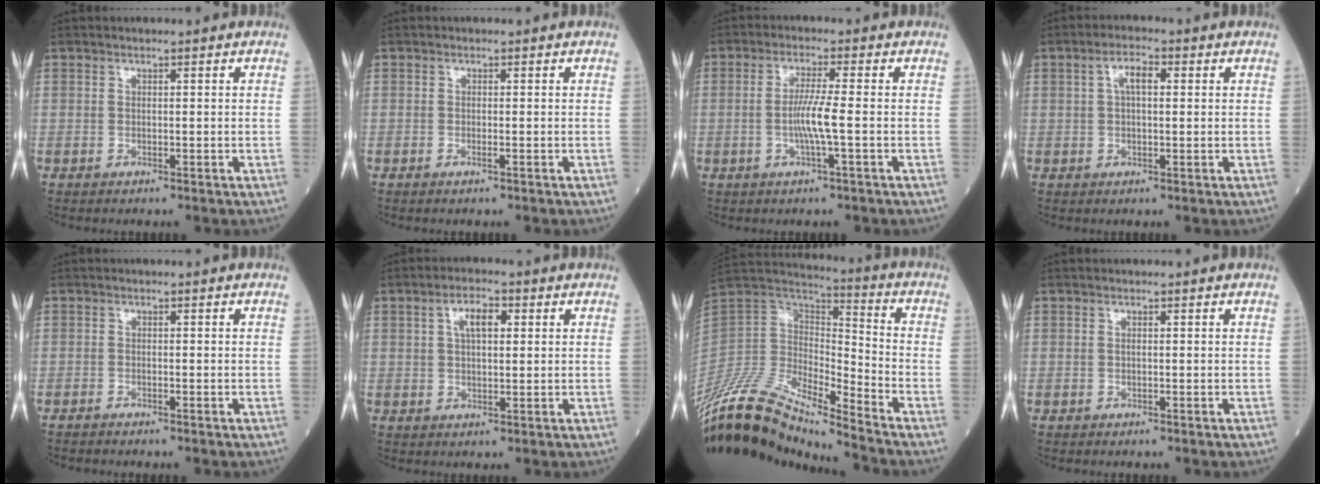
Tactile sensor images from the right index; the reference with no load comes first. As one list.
[{"total": 0.8, "force": [-0.5, 0.1, 0.5], "torque": [-0.013, 0.000, -0.009]}, {"total": 4.7, "force": [-0.9, -0.4, 4.6], "torque": [-0.095, -0.003, -0.019]}, {"total": 3.7, "force": [0.9, 1.4, 3.4], "torque": [-0.068, 0.015, 0.016]}, {"total": 1.4, "force": [-1.3, 0.1, 0.5], "torque": [-0.012, -0.003, -0.020]}, {"total": 4.6, "force": [1.5, 1.9, 3.9], "torque": [-0.074, 0.011, 0.026]}, {"total": 19.4, "force": [-17.0, 2.2, 9.1], "torque": [-0.191, 0.028, -0.324]}, {"total": 0.0}]